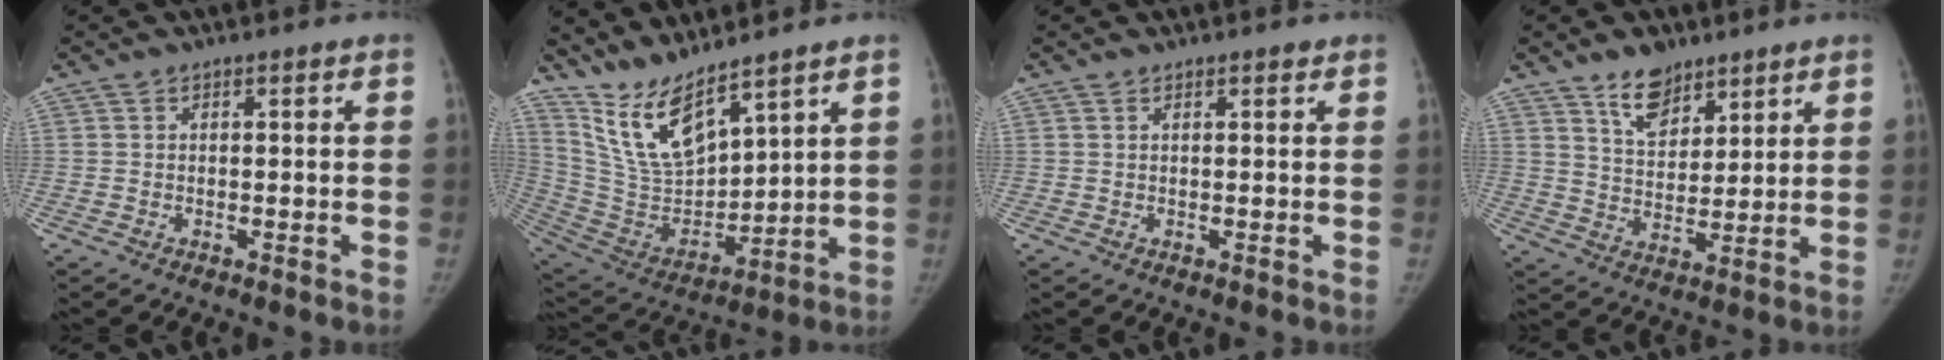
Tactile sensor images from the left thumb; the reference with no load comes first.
{"total": 12.8, "force": [10.4, 3.3, 6.8], "torque": [-0.113, -0.071, 0.224]}
{"total": 0.7, "force": [0.6, 0.3, 0.2], "torque": [-0.004, -0.004, 0.007]}
{"total": 7.8, "force": [5.6, 4.3, 3.3], "torque": [-0.026, -0.043, 0.102]}